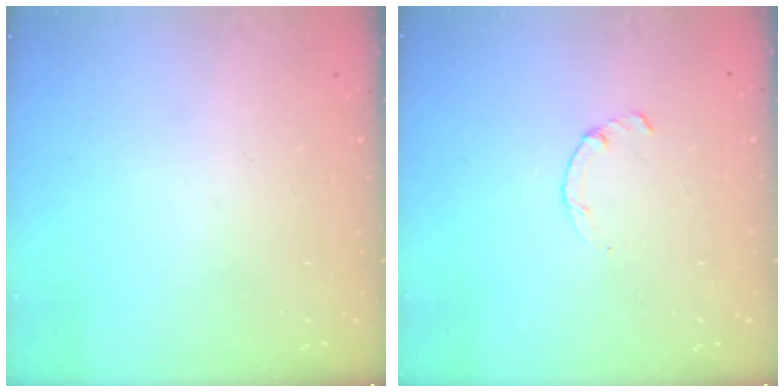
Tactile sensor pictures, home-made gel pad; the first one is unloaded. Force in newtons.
{"total": 0.9, "press": 0.8, "slide": 0.3}